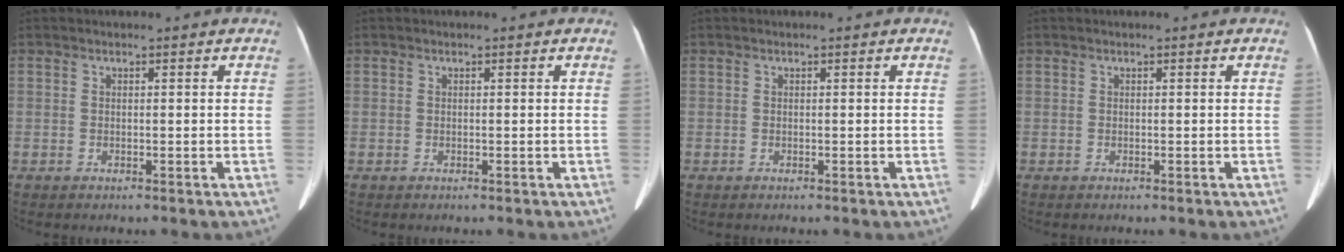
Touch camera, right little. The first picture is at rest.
{"total": 0.0}
{"total": 0.0}
{"total": 0.0}